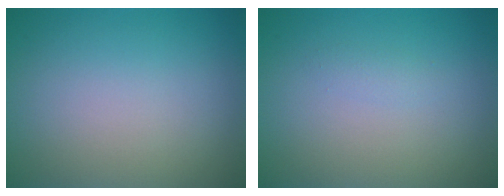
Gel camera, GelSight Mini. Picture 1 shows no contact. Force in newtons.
{"total": 0.6, "press": 0.6, "slide": 0.0}